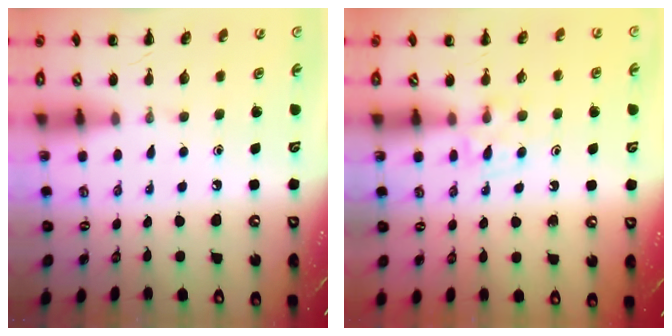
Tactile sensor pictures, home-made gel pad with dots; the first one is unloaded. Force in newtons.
{"total": 5.2, "press": 5.0, "slide": 1.5}